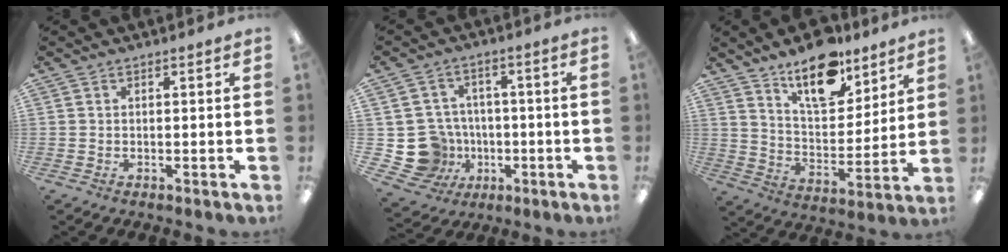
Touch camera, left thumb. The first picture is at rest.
{"total": 11.3, "force": [-2.4, 10.7, 2.8], "torque": [-0.080, 0.021, -0.028]}
{"total": 15.8, "force": [11.9, 7.0, 7.8], "torque": [-0.123, -0.070, 0.210]}